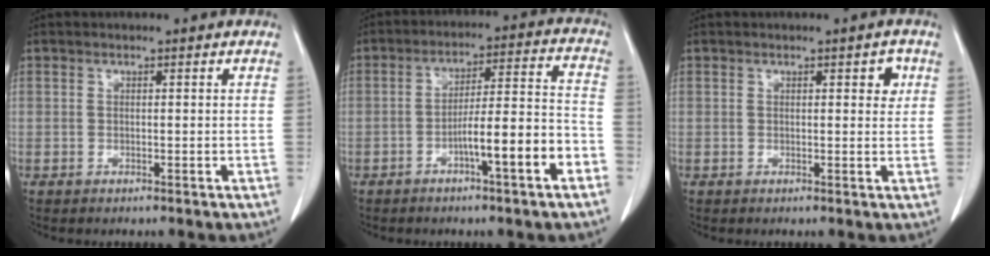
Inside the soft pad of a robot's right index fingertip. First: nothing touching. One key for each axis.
{"total": 10.6, "fx": -4.8, "fy": 0.4, "fz": 9.4, "tx": -0.145, "ty": 0.020, "tz": -0.073}
{"total": 2.1, "fx": 0.8, "fy": 0.8, "fz": 1.7, "tx": -0.016, "ty": 0.000, "tz": 0.009}